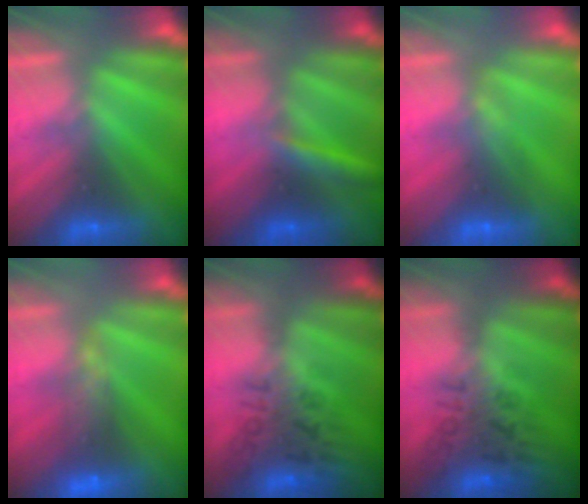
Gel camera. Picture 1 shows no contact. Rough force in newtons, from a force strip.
{"total": 2.9}
{"total": 1.6}
{"total": 5.5}
{"total": 2.8}
{"total": 2.8}